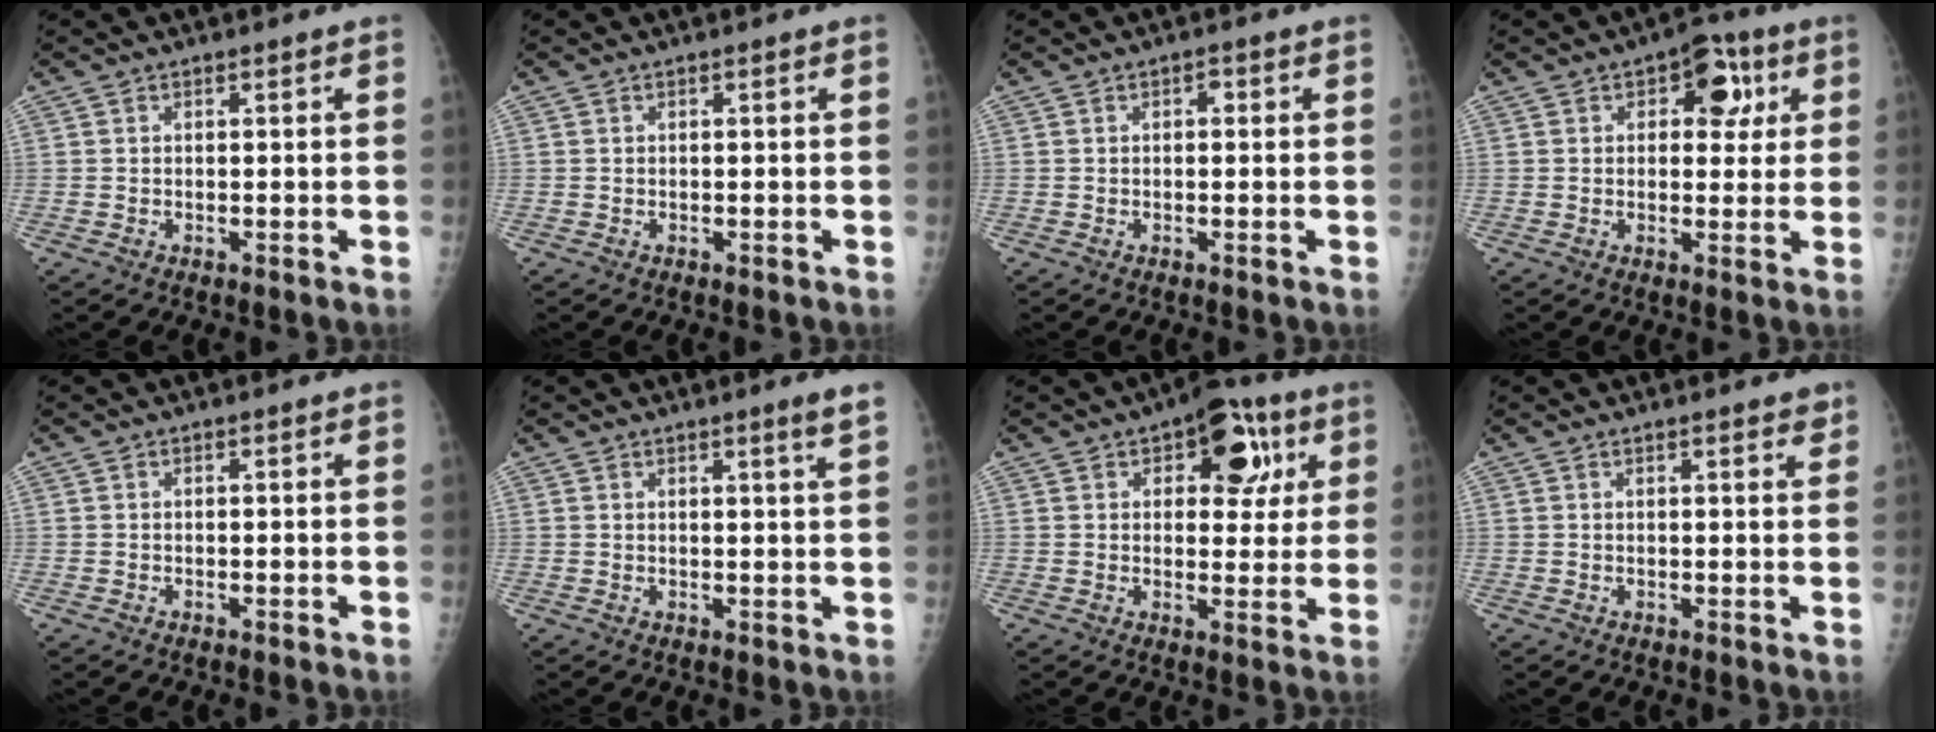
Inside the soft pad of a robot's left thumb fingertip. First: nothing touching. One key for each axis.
{"total": 0.0}
{"total": 1.1, "fx": 0.2, "fy": 0.7, "fz": 0.8, "tx": -0.002, "ty": 0.004, "tz": -0.002}
{"total": 8.3, "fx": 3.0, "fy": 5.0, "fz": 5.9, "tx": -0.031, "ty": -0.002, "tz": 0.030}
{"total": 0.0}
{"total": 2.6, "fx": 1.8, "fy": -0.6, "fz": 1.8, "tx": -0.025, "ty": -0.017, "tz": 0.027}
{"total": 12.1, "fx": 5.0, "fy": 6.7, "fz": 8.7, "tx": -0.063, "ty": -0.004, "tz": 0.061}
{"total": 2.8, "fx": 2.3, "fy": 0.7, "fz": 1.5, "tx": -0.007, "ty": -0.007, "tz": 0.027}